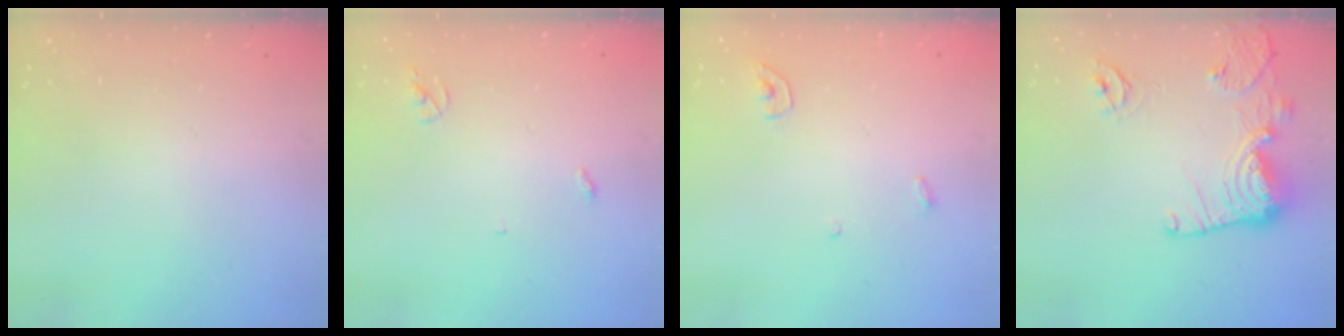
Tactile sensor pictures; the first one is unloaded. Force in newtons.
{"total": 2.6, "press": 2.6, "slide": 0.2}
{"total": 3.4, "press": 3.4, "slide": 0.3}
{"total": 14.3, "press": 14.2, "slide": 1.4}